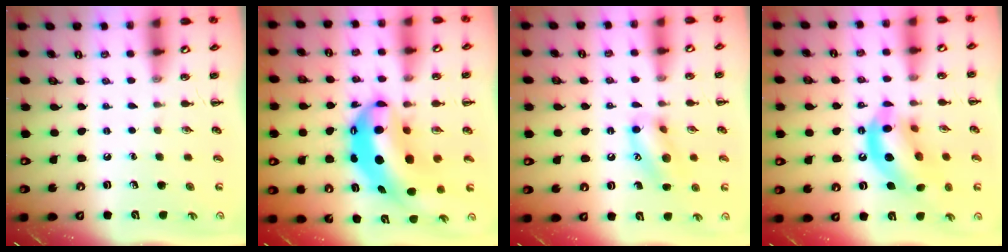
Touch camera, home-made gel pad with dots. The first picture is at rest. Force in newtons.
{"total": 12.1, "press": 11.6, "slide": 3.2}
{"total": 12.9, "press": 12.8, "slide": 1.6}
{"total": 15.6, "press": 15.2, "slide": 3.3}